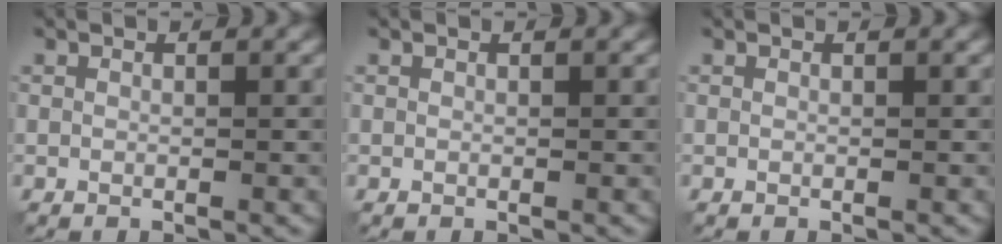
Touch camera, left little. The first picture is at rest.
{"total": 0.0}
{"total": 0.0}